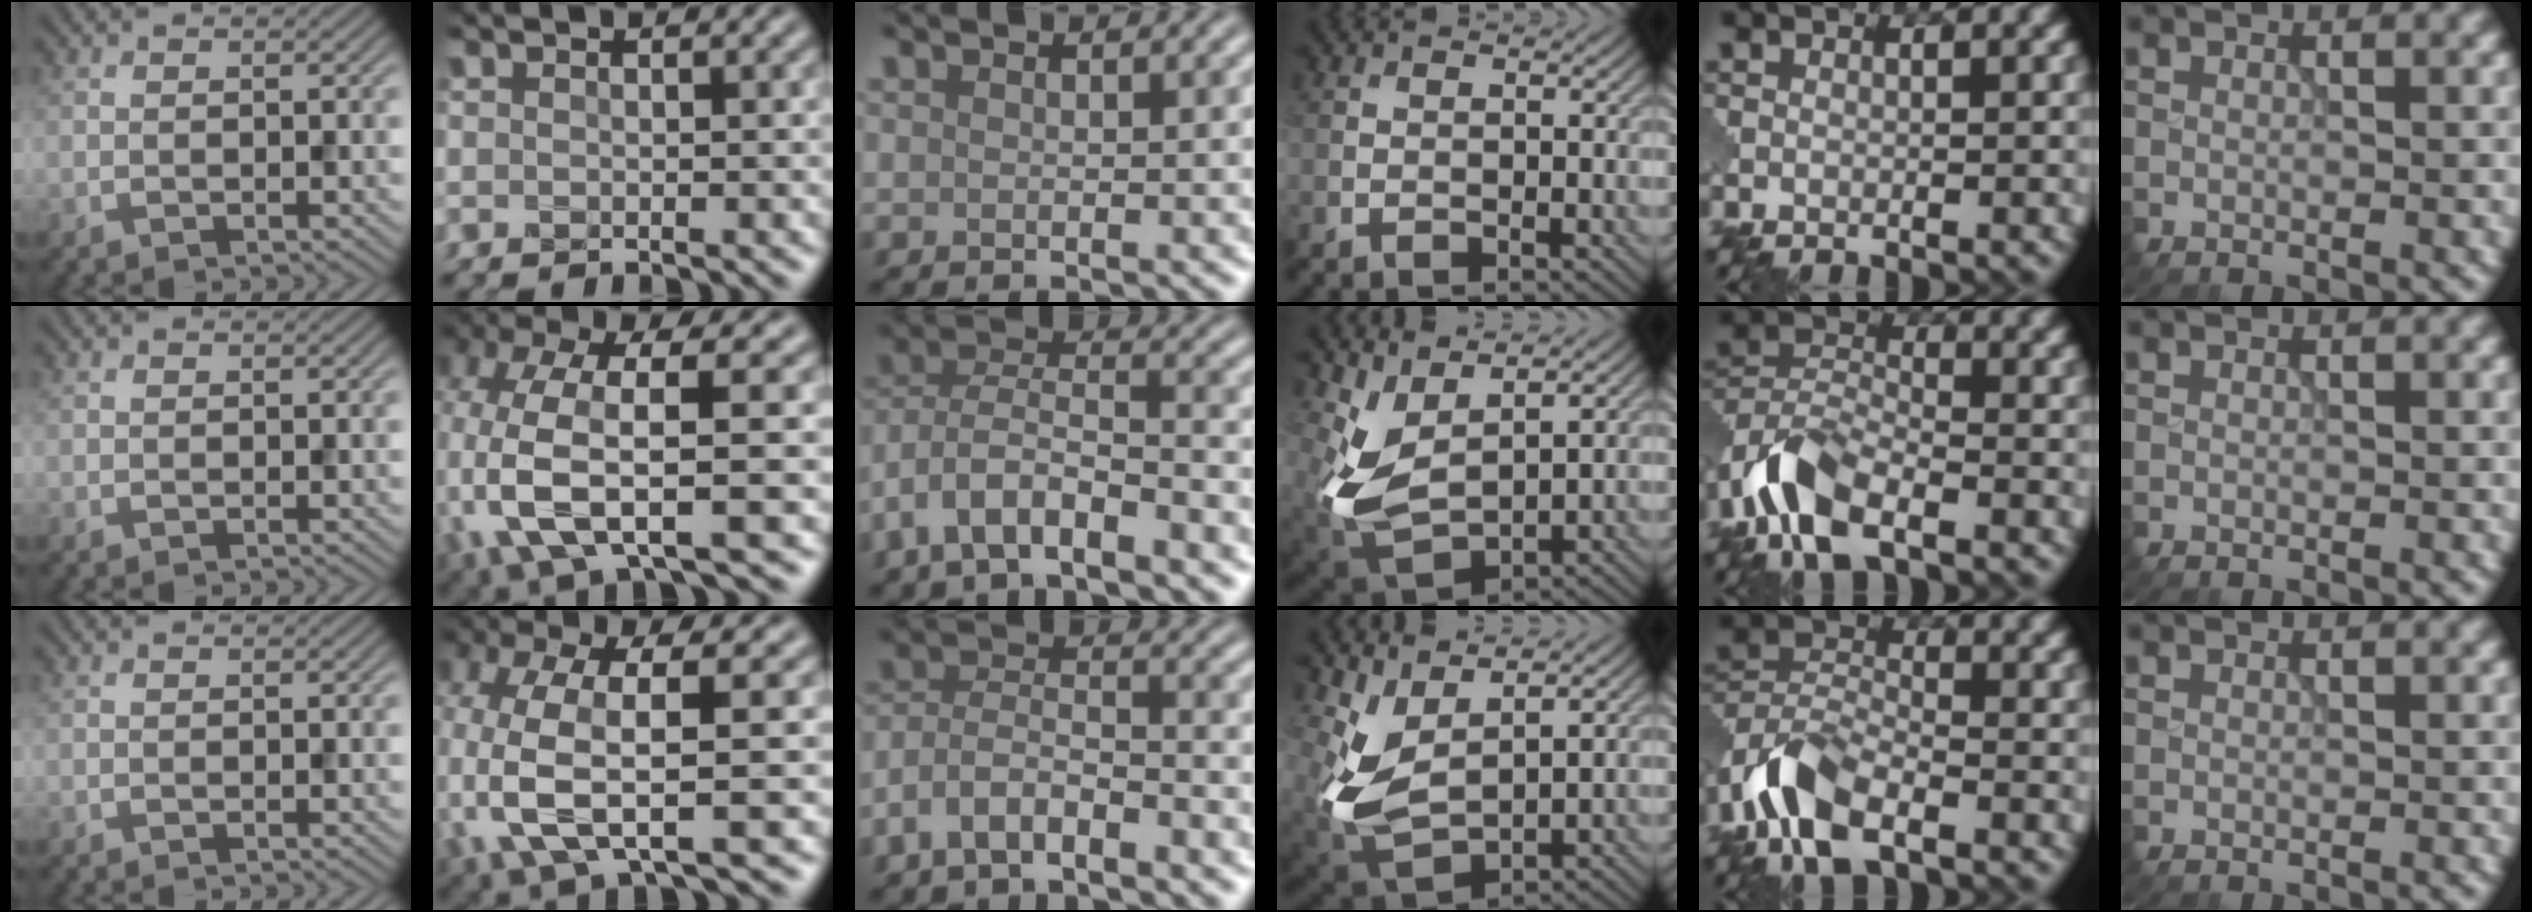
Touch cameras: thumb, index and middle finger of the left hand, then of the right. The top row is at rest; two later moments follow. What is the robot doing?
{"motion": "extract", "object": "pin"}